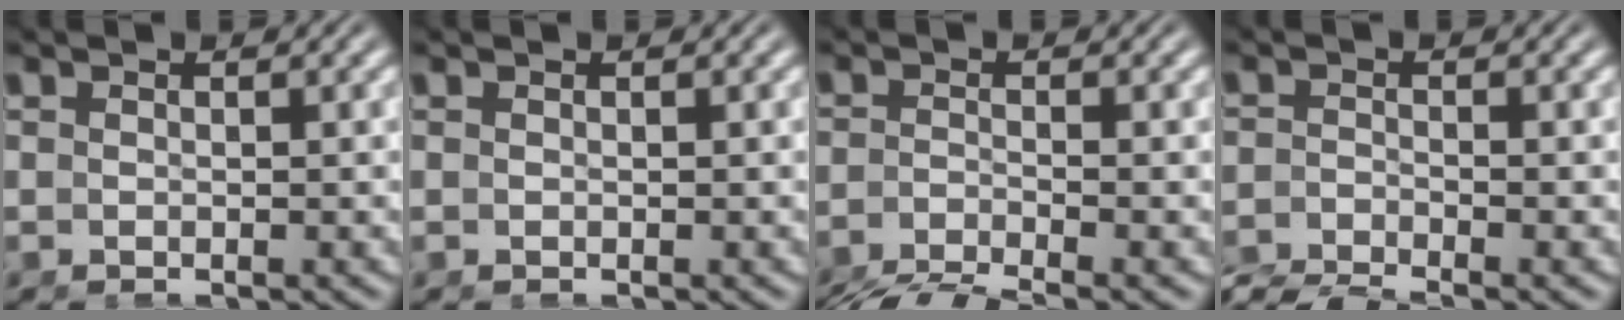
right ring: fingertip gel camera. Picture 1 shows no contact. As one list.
[{"total": 0.0}, {"total": 6.8, "force": [-6.2, 1.4, 2.3], "torque": [-0.025, -0.021, -0.090]}, {"total": 4.5, "force": [-4.2, 1.0, 1.3], "torque": [-0.017, -0.019, -0.062]}]